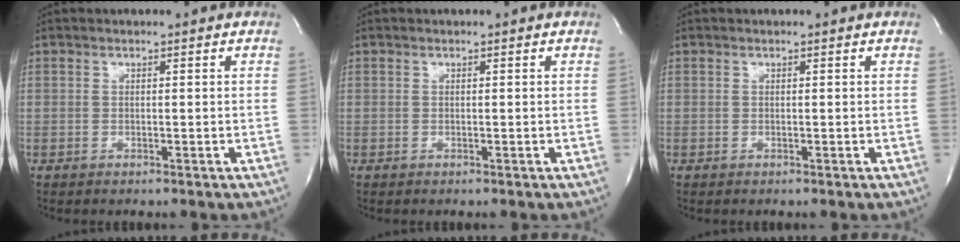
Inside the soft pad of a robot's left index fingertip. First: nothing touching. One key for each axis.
{"total": 0.0}
{"total": 0.0}